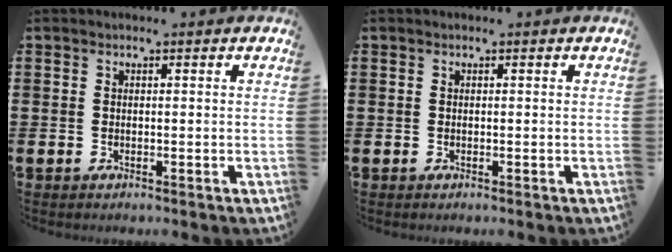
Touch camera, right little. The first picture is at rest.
{"total": 0.0}